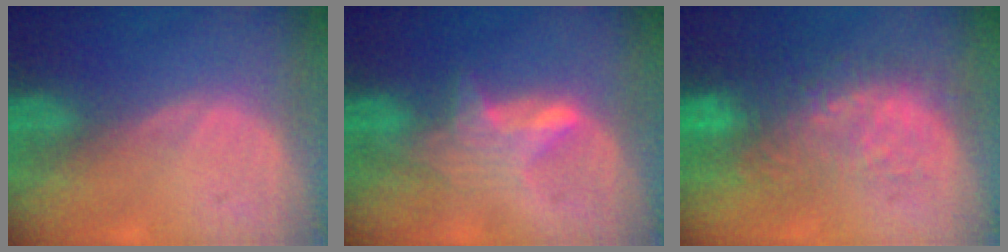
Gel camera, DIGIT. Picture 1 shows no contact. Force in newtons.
{"total": 4.3, "press": 4.3, "slide": 0.4}
{"total": 10.3, "press": 9.1, "slide": 4.9}